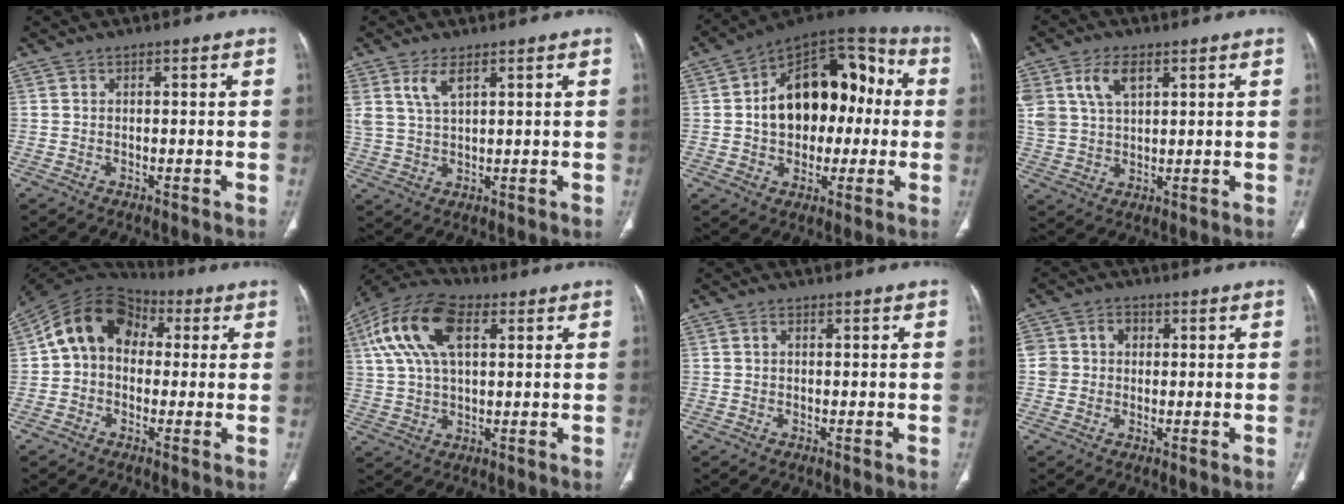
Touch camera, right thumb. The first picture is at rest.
{"total": 4.6, "force": [2.6, 1.7, 3.3], "torque": [-0.072, -0.009, 0.060]}
{"total": 21.4, "force": [0.9, 14.1, 16.1], "torque": [-0.206, 0.043, 0.012]}
{"total": 9.1, "force": [4.1, 5.4, 6.1], "torque": [-0.120, -0.005, 0.084]}
{"total": 13.6, "force": [2.1, 10.3, 8.6], "torque": [-0.127, 0.042, 0.022]}
{"total": 15.8, "force": [5.5, 8.1, 12.4], "torque": [-0.249, 0.019, 0.097]}
{"total": 0.7, "force": [0.2, 0.5, 0.5], "torque": [-0.009, 0.004, 0.003]}
{"total": 5.9, "force": [0.7, 5.4, 2.3], "torque": [-0.025, 0.017, 0.012]}